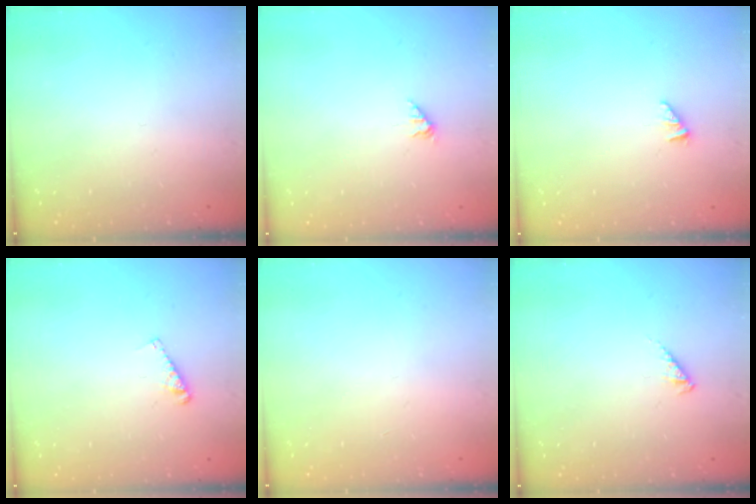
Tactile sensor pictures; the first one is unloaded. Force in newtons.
{"total": 1.5, "press": 1.4, "slide": 0.3}
{"total": 0.8, "press": 0.8, "slide": 0.2}
{"total": 3.9, "press": 3.9, "slide": 0.4}
{"total": 0.0}
{"total": 2.9, "press": 2.9, "slide": 0.5}